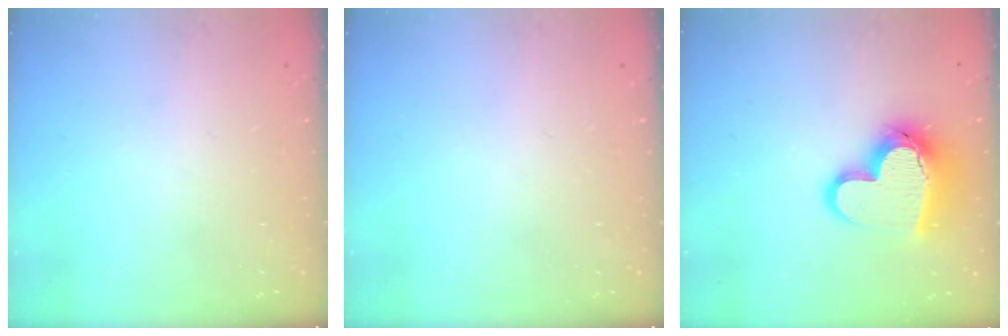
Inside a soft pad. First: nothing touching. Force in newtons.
{"total": 0.0}
{"total": 15.9, "press": 15.7, "slide": 2.2}